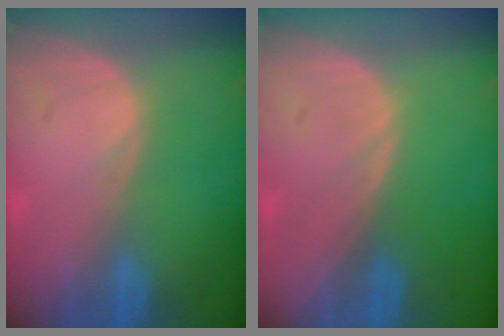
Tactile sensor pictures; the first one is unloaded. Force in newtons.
{"total": 0.0}